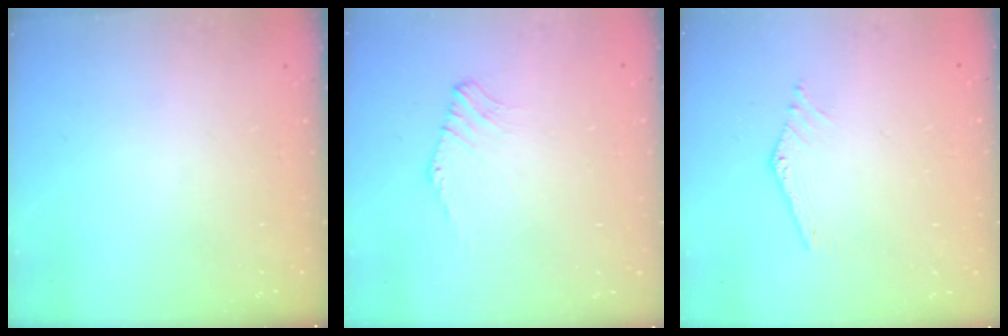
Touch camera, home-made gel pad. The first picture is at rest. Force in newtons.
{"total": 1.8, "press": 1.7, "slide": 0.5}
{"total": 1.2, "press": 1.2, "slide": 0.1}